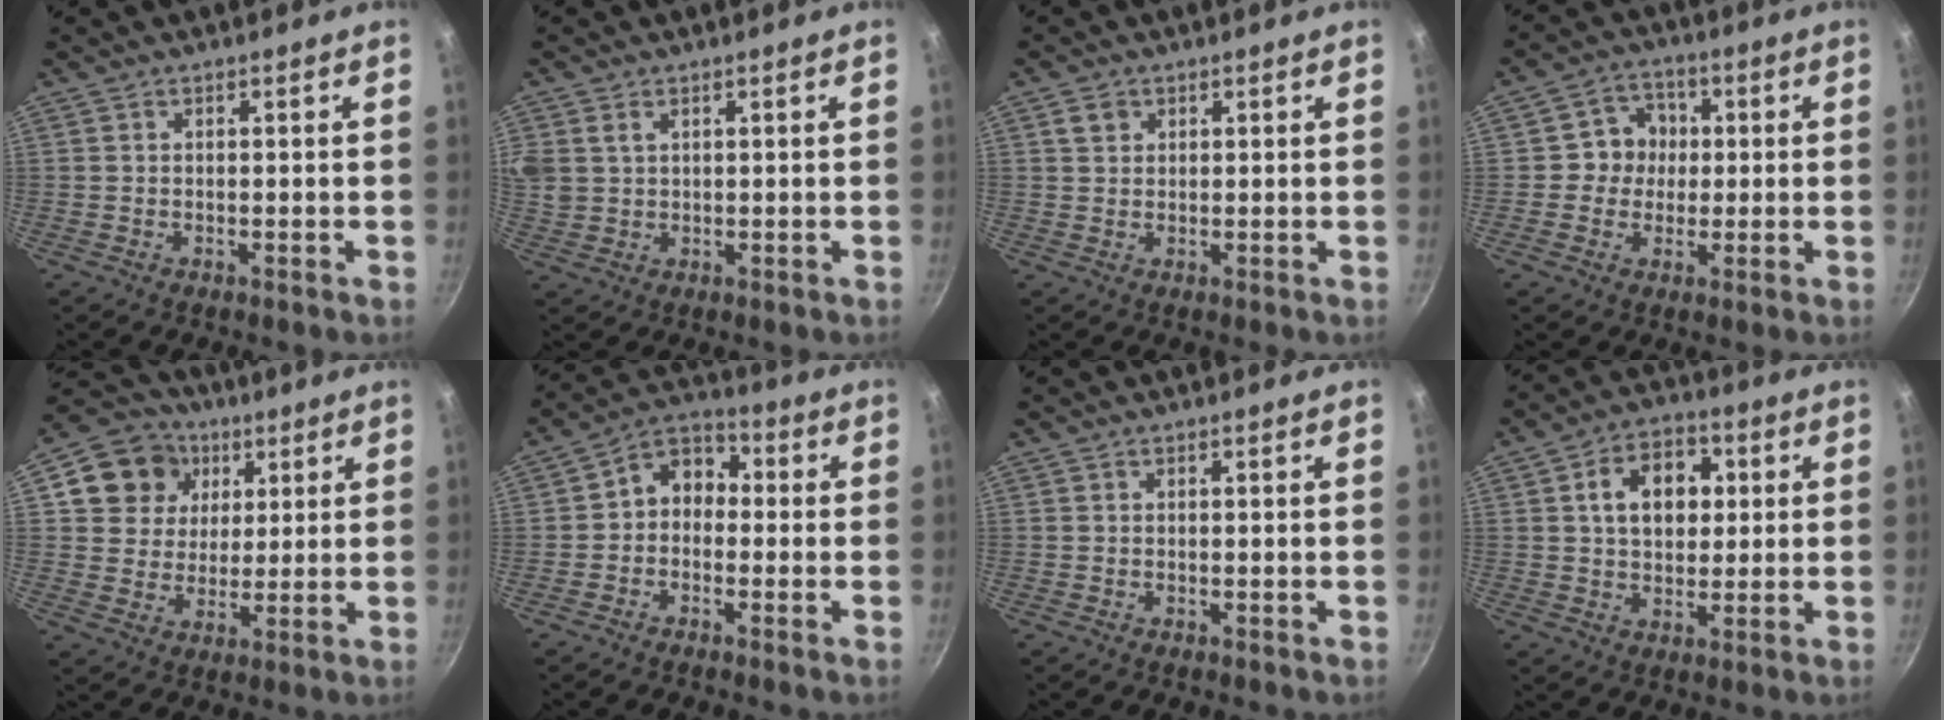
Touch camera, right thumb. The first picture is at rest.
{"total": 6.5, "force": [2.5, 4.8, 3.5], "torque": [-0.072, 0.007, 0.055]}
{"total": 2.4, "force": [1.0, 2.0, 1.0], "torque": [-0.008, 0.002, 0.018]}
{"total": 6.6, "force": [0.3, 6.3, 2.1], "torque": [0.010, 0.011, -0.009]}
{"total": 12.4, "force": [4.5, 10.6, 4.5], "torque": [-0.049, 0.002, 0.069]}
{"total": 7.1, "force": [-0.7, 5.6, 4.2], "torque": [-0.036, 0.033, -0.033]}
{"total": 0.0}
{"total": 11.4, "force": [2.3, 8.1, 7.7], "torque": [-0.087, 0.010, 0.028]}